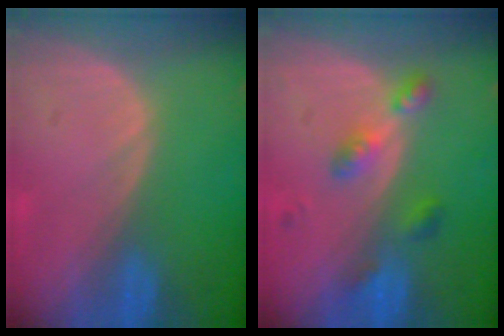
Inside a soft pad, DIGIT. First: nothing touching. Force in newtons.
{"total": 4.5, "press": 4.3, "slide": 1.3}